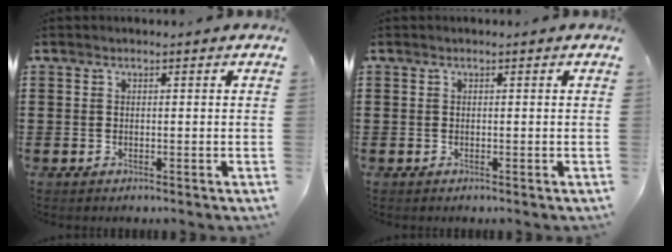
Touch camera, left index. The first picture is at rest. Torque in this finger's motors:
{"motor_torque": [0.00, 0.00, 0.00, 0.00]}